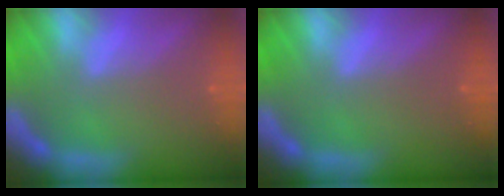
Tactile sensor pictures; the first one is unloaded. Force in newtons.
{"total": 0.0}